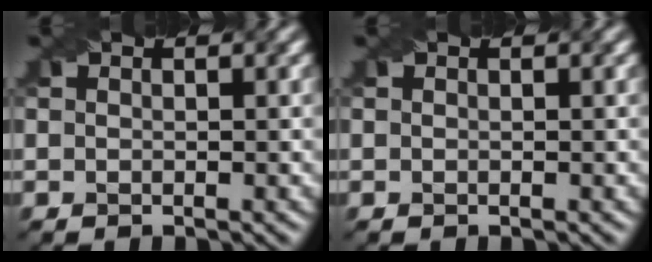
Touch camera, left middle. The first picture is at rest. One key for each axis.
{"total": 0.0}